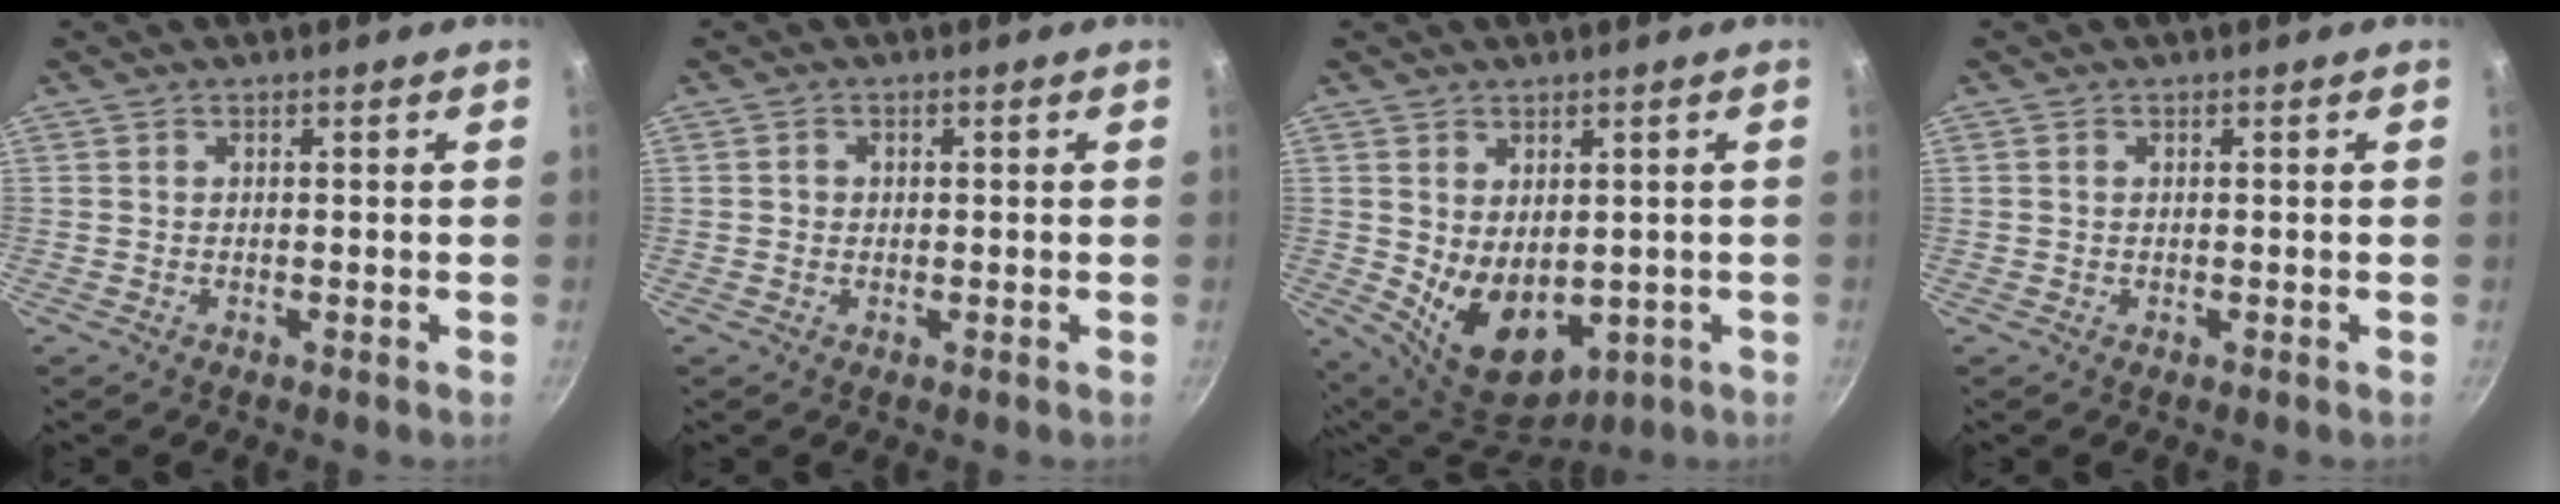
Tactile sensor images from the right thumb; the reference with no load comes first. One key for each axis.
{"total": 1.0, "fx": 0.1, "fy": 1.0, "fz": 0.3, "tx": 0.000, "ty": 0.001, "tz": -0.001}
{"total": 11.3, "fx": -0.3, "fy": 7.7, "fz": 8.2, "tx": -0.108, "ty": -0.027, "tz": 0.024}
{"total": 0.0}